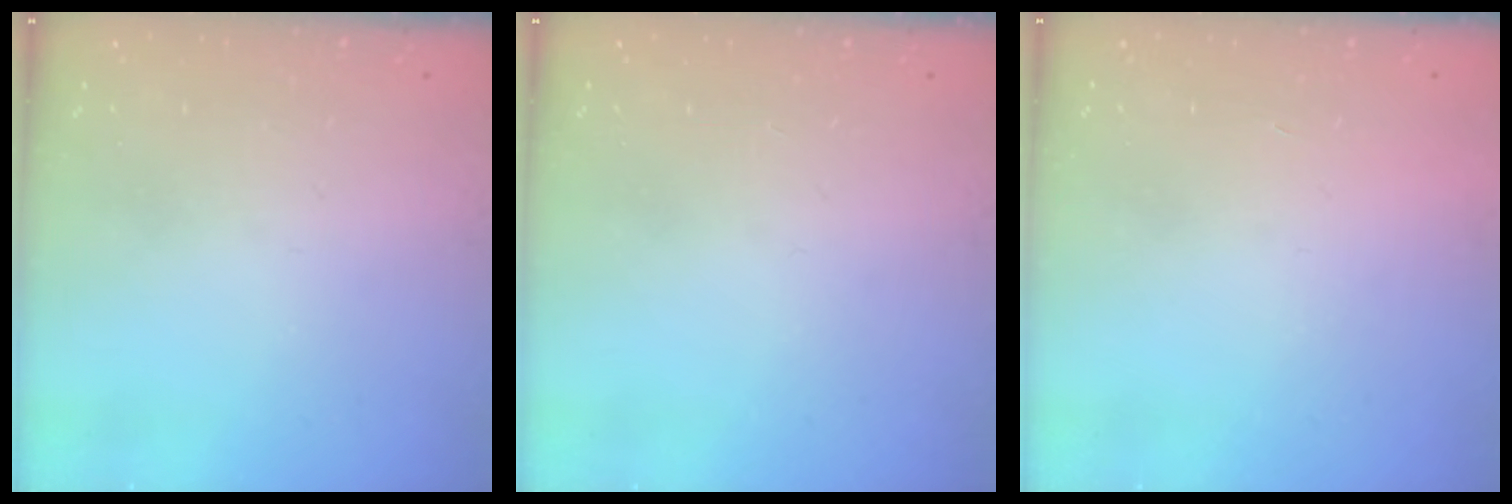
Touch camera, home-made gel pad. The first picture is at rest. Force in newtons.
{"total": 0.0}
{"total": 1.7, "press": 1.7, "slide": 0.1}